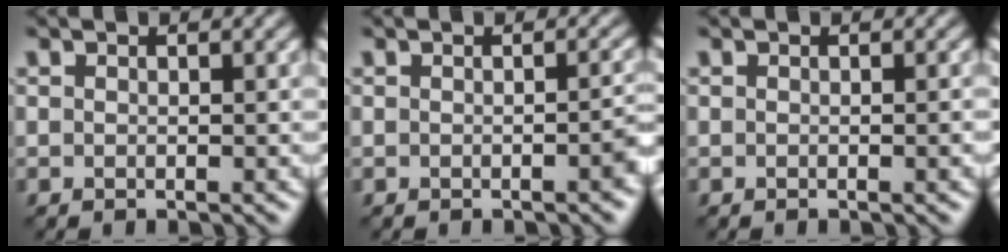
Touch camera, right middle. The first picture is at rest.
{"total": 1.4, "force": [-0.5, 0.3, 1.2], "torque": [-0.015, 0.004, -0.008]}
{"total": 0.5, "force": [-0.2, 0.0, 0.5], "torque": [-0.005, 0.000, -0.003]}